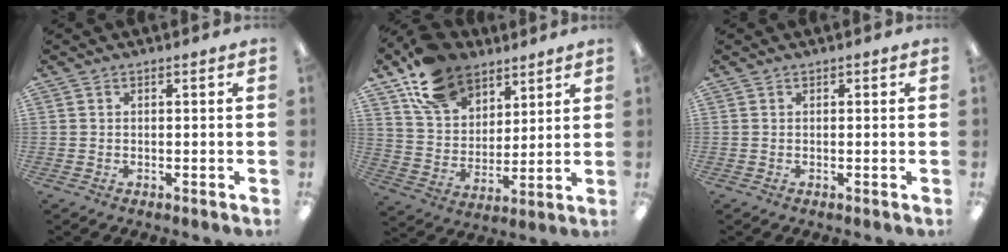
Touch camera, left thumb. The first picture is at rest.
{"total": 15.5, "force": [10.8, 9.6, 5.6], "torque": [-0.115, -0.051, 0.209]}
{"total": 0.0}